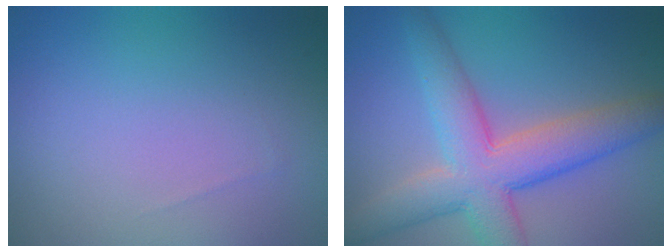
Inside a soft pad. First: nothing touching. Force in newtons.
{"total": 7.7, "press": 7.7, "slide": 0.4}